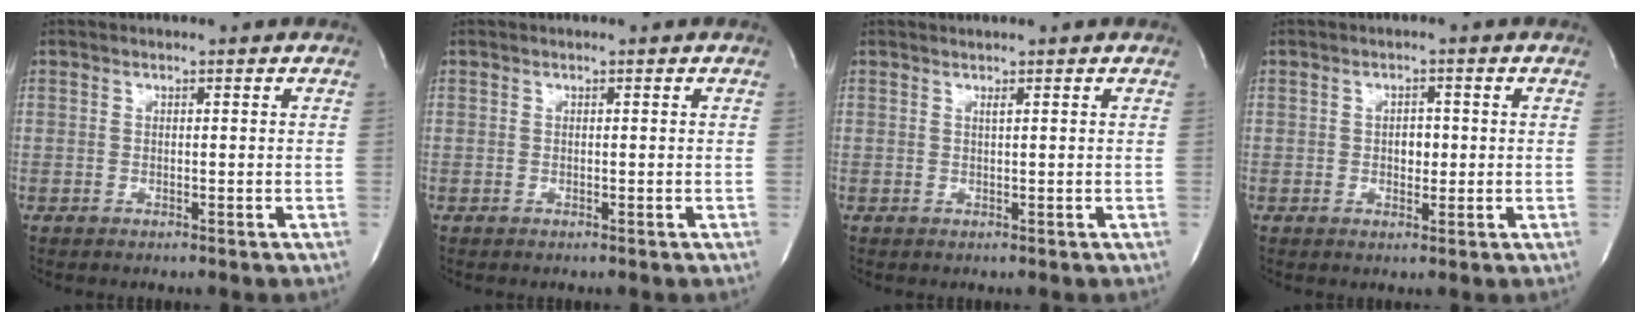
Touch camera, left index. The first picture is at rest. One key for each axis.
{"total": 0.0}
{"total": 0.5, "fx": 0.3, "fy": -0.3, "fz": 0.3, "tx": -0.016, "ty": -0.002, "tz": 0.011}
{"total": 2.1, "fx": -0.3, "fy": 1.3, "fz": 1.6, "tx": -0.025, "ty": -0.003, "tz": -0.004}